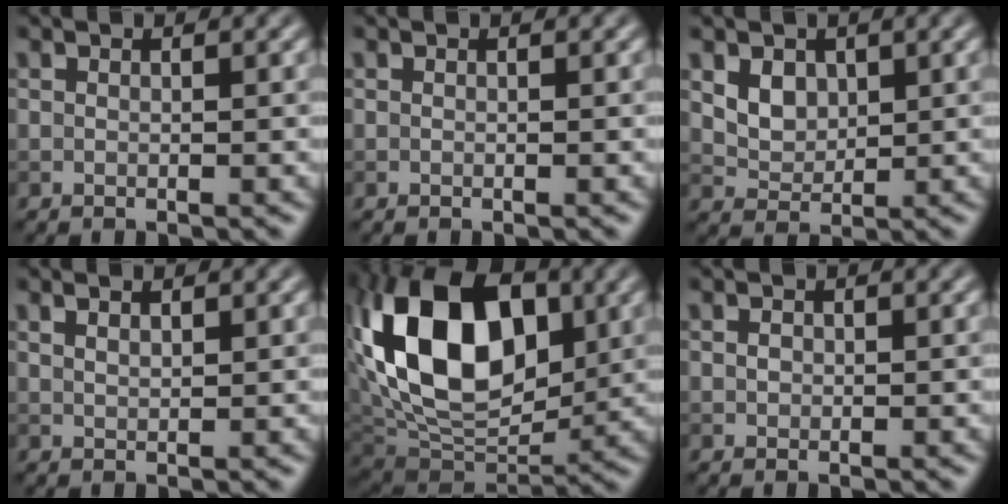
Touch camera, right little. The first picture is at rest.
{"total": 0.0}
{"total": 2.9, "force": [1.2, 2.2, 1.5], "torque": [-0.034, -0.009, 0.029]}
{"total": 1.2, "force": [0.8, 0.3, 0.8], "torque": [-0.017, 0.002, 0.016]}
{"total": 15.7, "force": [3.7, 9.7, 11.8], "torque": [-0.218, 0.024, 0.057]}
{"total": 0.7, "force": [-0.1, 0.6, 0.3], "torque": [-0.005, -0.002, -0.003]}